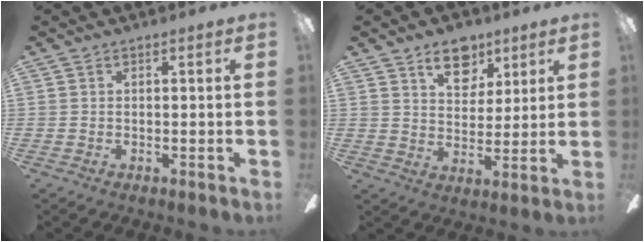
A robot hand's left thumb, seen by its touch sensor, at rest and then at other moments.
{"total": 10.0, "force": [6.3, 6.2, 4.8], "torque": [-0.048, -0.026, 0.109]}